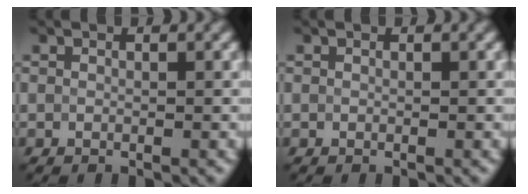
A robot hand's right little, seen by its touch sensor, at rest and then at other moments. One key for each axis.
{"total": 0.0}